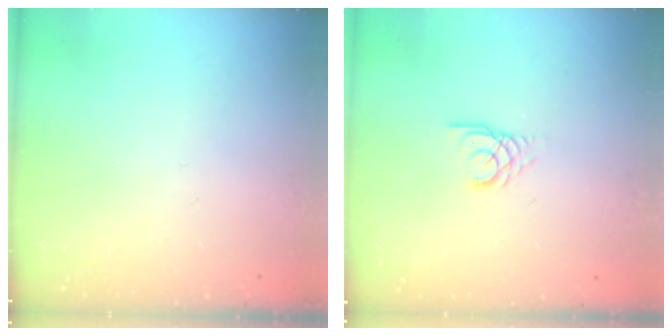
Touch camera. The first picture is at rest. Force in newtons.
{"total": 3.0, "press": 3.0, "slide": 0.3}